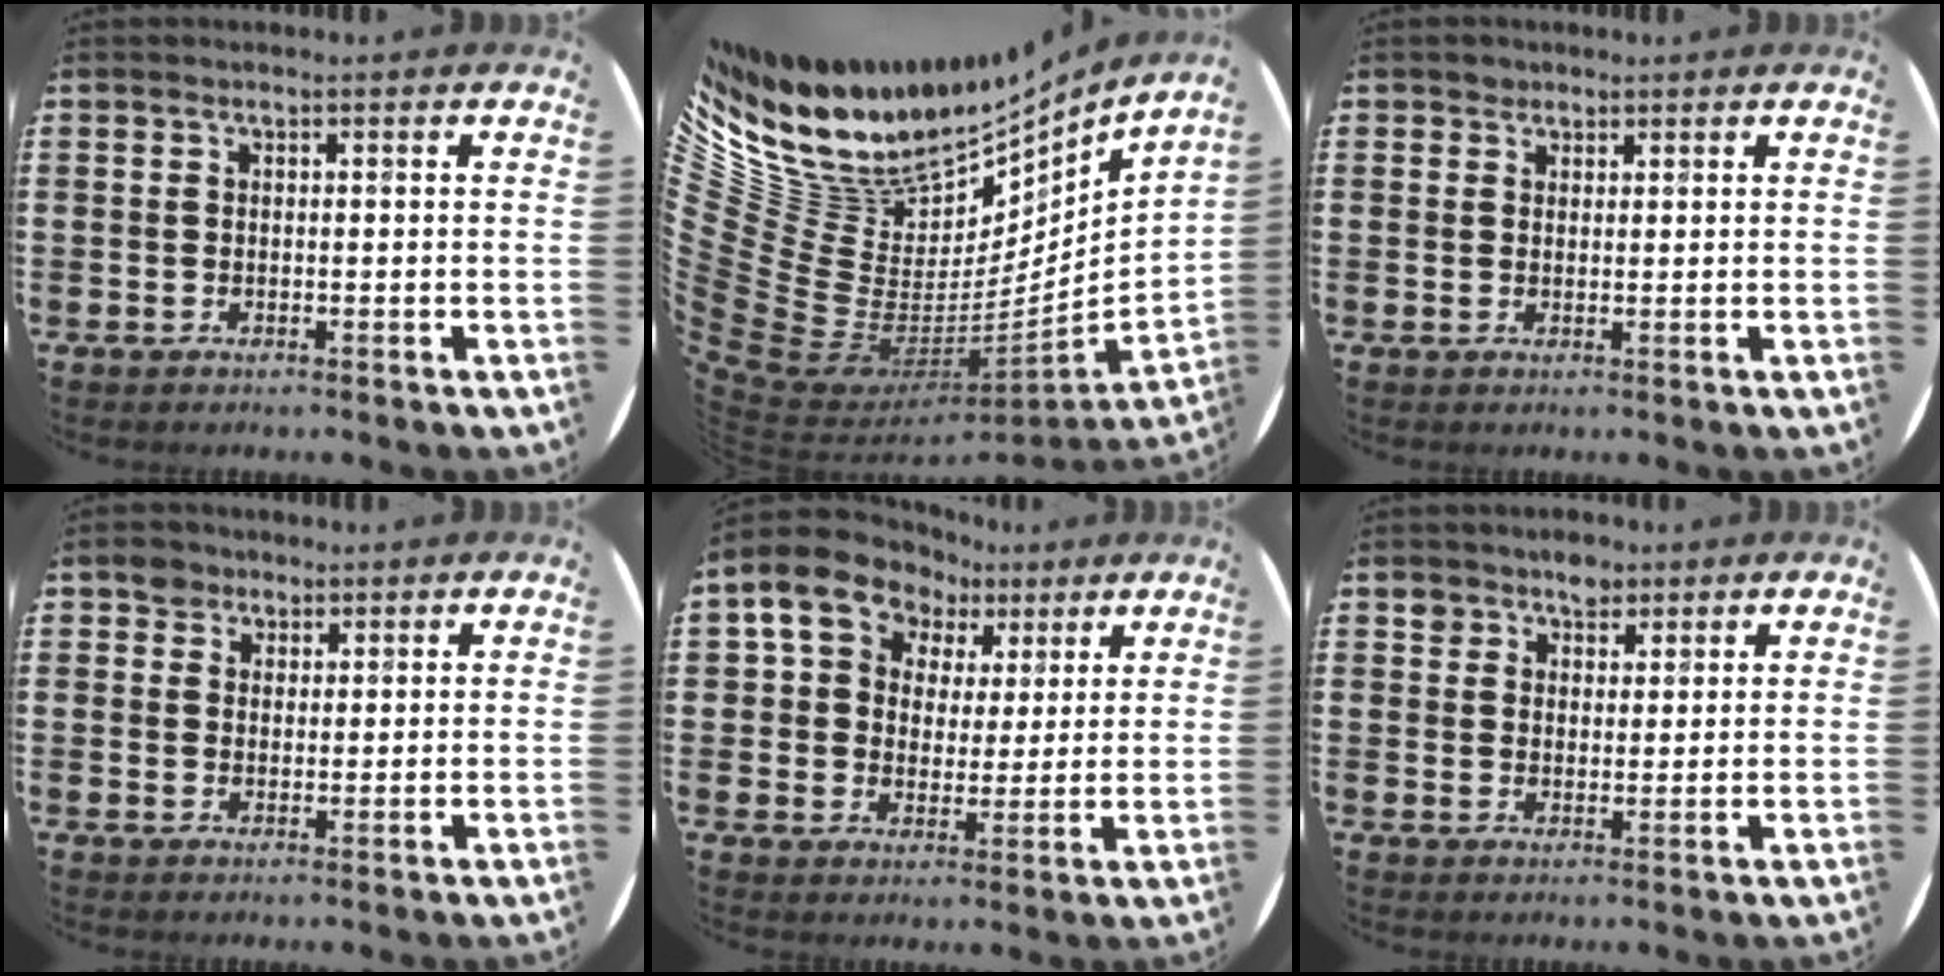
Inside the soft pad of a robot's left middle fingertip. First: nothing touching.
{"total": 11.3, "force": [6.5, 8.5, 3.6], "torque": [-0.125, -0.090, 0.122]}
{"total": 1.3, "force": [1.0, 0.7, -0.1], "torque": [0.007, -0.002, 0.019]}
{"total": 2.8, "force": [2.1, 1.8, 0.1], "torque": [0.008, 0.000, 0.038]}
{"total": 8.9, "force": [5.6, 6.5, 2.2], "torque": [-0.078, -0.013, 0.102]}
{"total": 3.3, "force": [2.5, 2.1, 0.6], "torque": [0.004, -0.001, 0.044]}